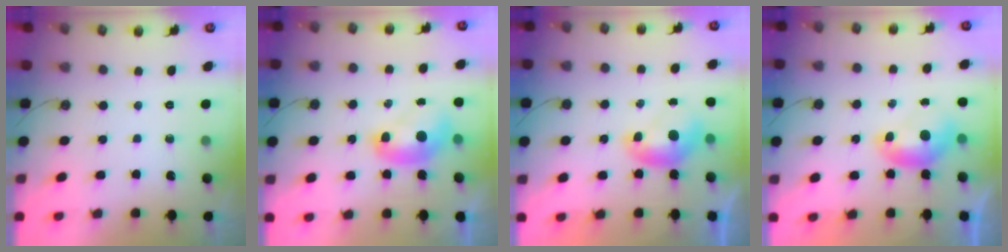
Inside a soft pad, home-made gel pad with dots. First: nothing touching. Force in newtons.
{"total": 2.1, "press": 2.1, "slide": 0.2}
{"total": 0.0}
{"total": 0.0}